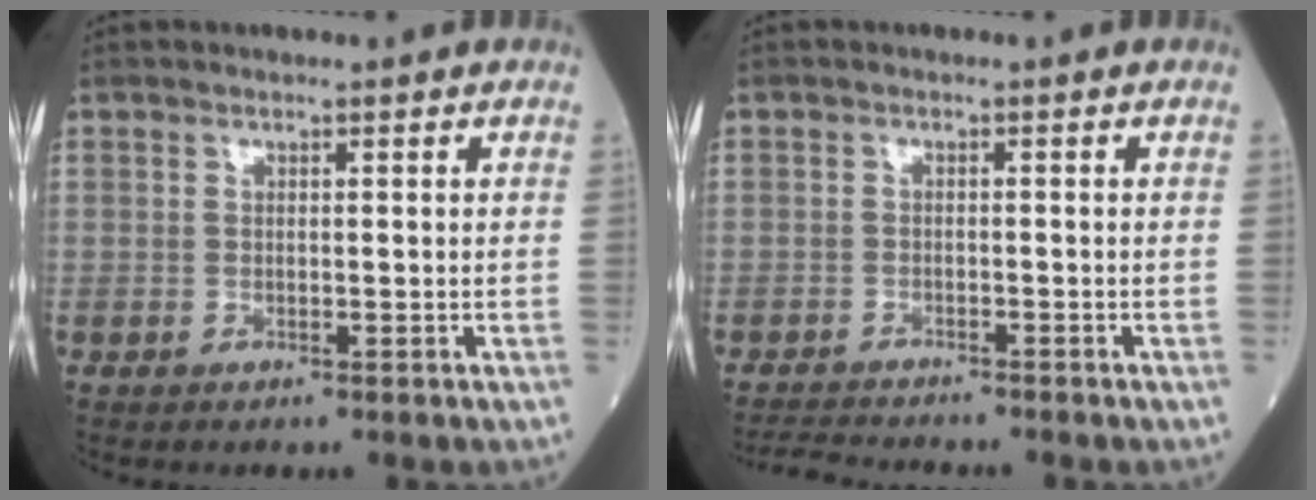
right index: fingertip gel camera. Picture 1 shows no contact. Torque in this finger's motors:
{"motor_torque": [-1.04, -0.58, -0.49, -0.10]}